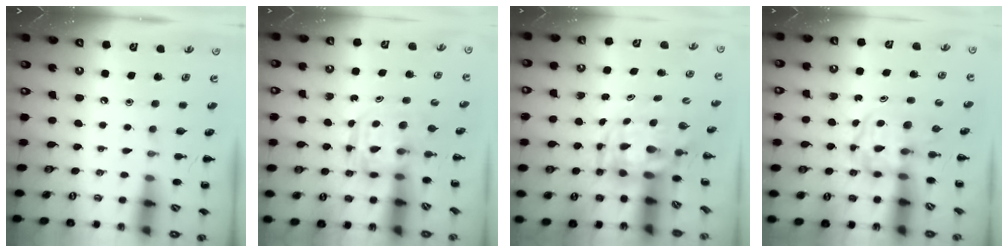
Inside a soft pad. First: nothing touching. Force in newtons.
{"total": 3.3, "press": 3.3, "slide": 0.2}
{"total": 3.7, "press": 3.6, "slide": 1.0}
{"total": 3.8, "press": 3.7, "slide": 0.6}